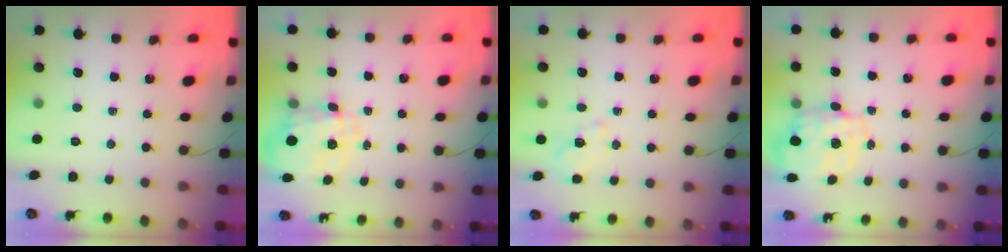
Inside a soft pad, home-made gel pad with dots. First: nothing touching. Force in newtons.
{"total": 10.5, "press": 10.5, "slide": 0.9}
{"total": 2.4, "press": 1.9, "slide": 1.5}
{"total": 11.0, "press": 10.9, "slide": 1.5}